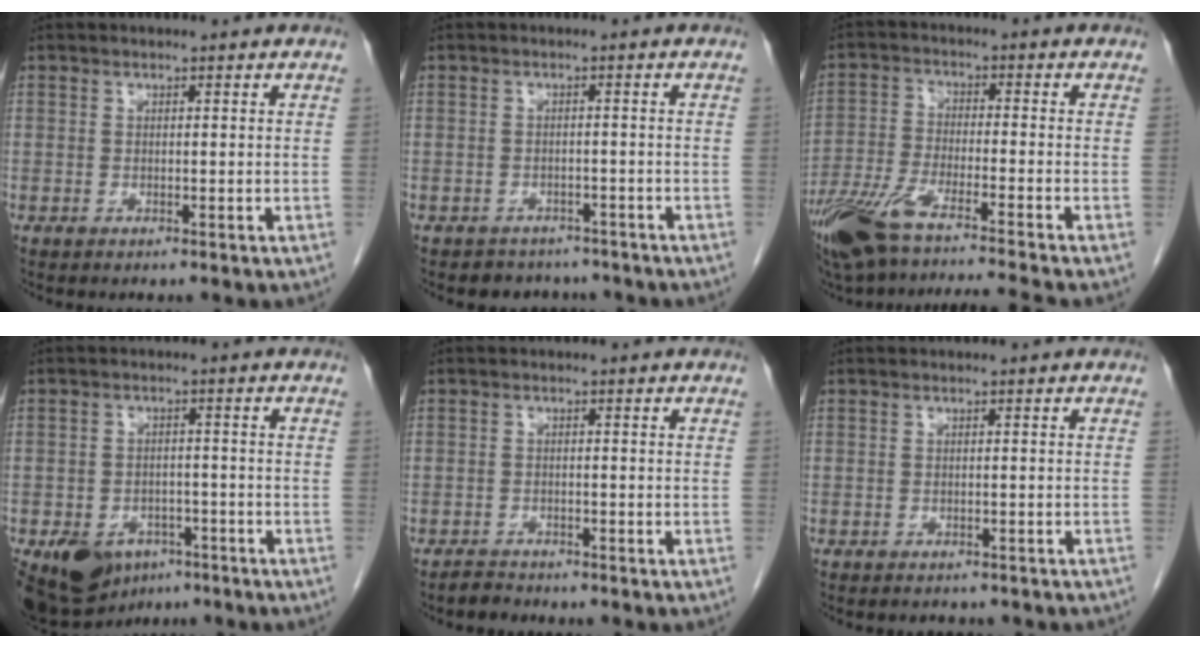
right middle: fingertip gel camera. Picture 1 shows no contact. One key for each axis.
{"total": 4.5, "fx": -3.8, "fy": 2.4, "fz": 0.0, "tx": 0.000, "ty": 0.013, "tz": -0.048}
{"total": 15.3, "fx": -12.3, "fy": -0.2, "fz": 9.1, "tx": -0.180, "ty": -0.033, "tz": -0.213}
{"total": 9.9, "fx": -6.0, "fy": 6.4, "fz": 4.7, "tx": -0.074, "ty": 0.008, "tz": -0.086}
{"total": 1.5, "fx": -1.4, "fy": 0.4, "fz": -0.3, "tx": -0.003, "ty": -0.004, "tz": -0.026}
{"total": 4.3, "fx": -3.7, "fy": 1.6, "fz": 1.3, "tx": -0.018, "ty": -0.002, "tz": -0.038}